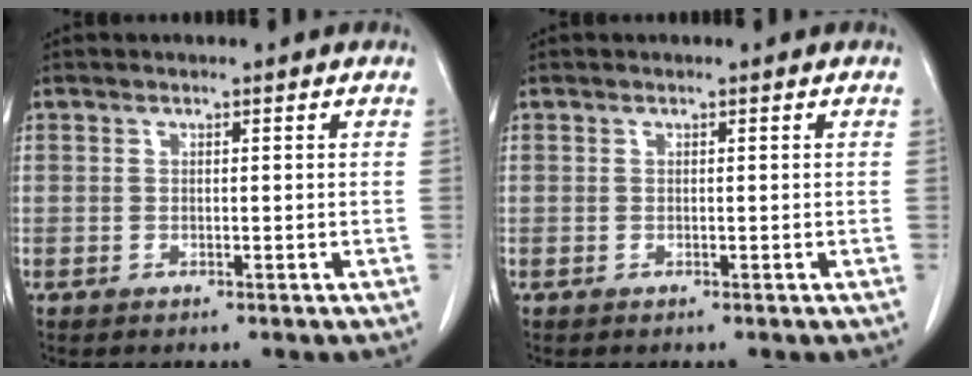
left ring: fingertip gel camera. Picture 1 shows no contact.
{"total": 0.0}